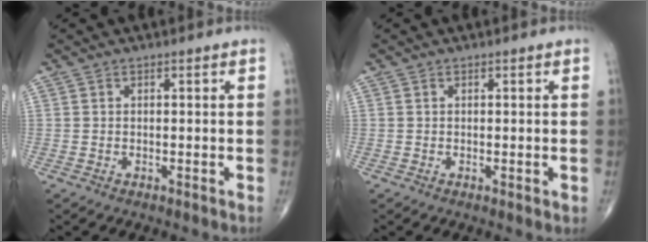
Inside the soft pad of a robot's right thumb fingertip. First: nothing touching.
{"total": 0.8, "force": [-0.1, 0.2, 0.8], "torque": [-0.011, -0.004, -0.001]}